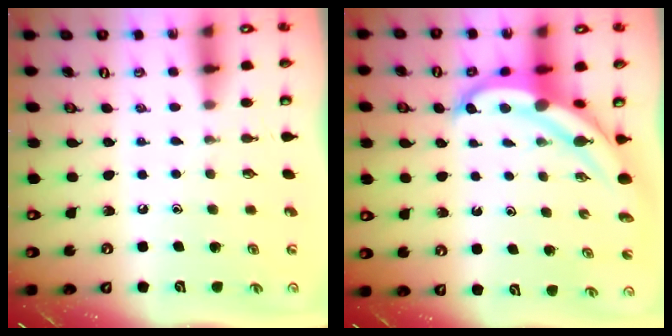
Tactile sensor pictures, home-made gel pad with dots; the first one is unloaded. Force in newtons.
{"total": 6.4, "press": 6.3, "slide": 0.8}